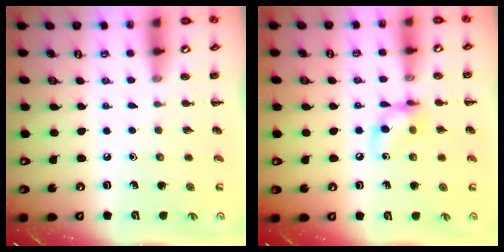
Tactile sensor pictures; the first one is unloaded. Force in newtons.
{"total": 8.6, "press": 8.5, "slide": 1.0}